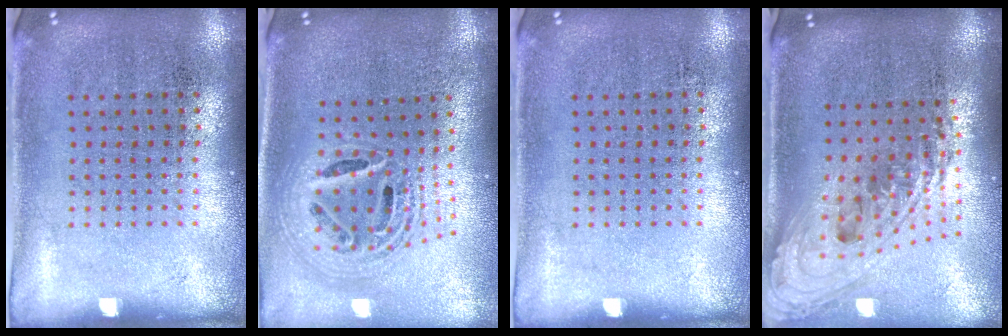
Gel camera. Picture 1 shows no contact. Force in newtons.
{"total": 2.3, "press": 1.8, "slide": 1.4}
{"total": 0.0}
{"total": 2.3, "press": 1.7, "slide": 1.6}